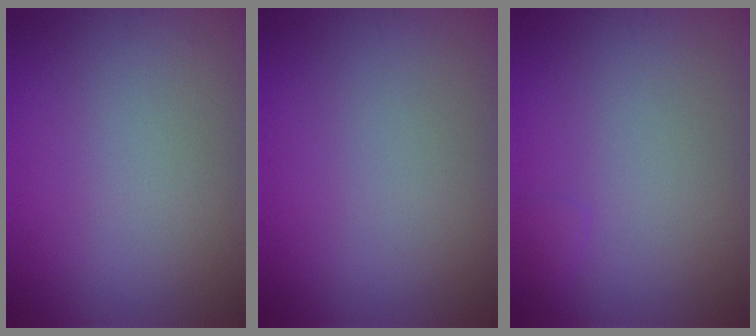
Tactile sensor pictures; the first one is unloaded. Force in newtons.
{"total": 0.0}
{"total": 0.6, "press": 0.6, "slide": 0.1}